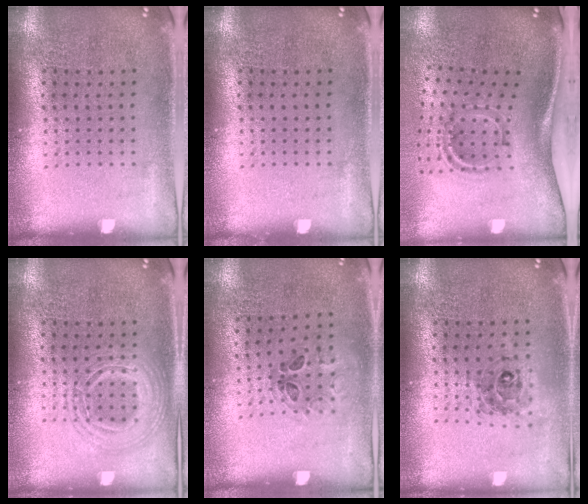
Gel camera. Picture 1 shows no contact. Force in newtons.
{"total": 0.0}
{"total": 2.0, "press": 1.1, "slide": 1.6}
{"total": 2.5, "press": 2.5, "slide": 0.3}
{"total": 1.1, "press": 0.6, "slide": 0.9}
{"total": 0.5, "press": 0.5, "slide": 0.2}